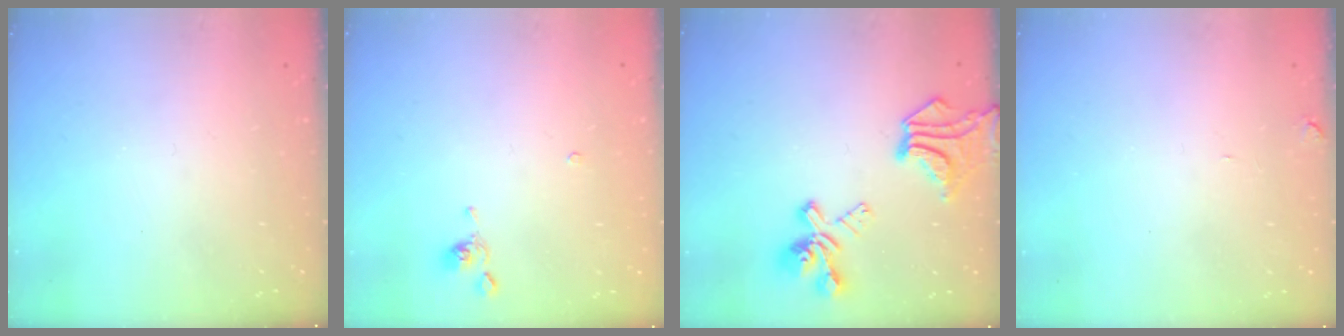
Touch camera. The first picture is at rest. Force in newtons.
{"total": 0.7, "press": 0.6, "slide": 0.3}
{"total": 8.5, "press": 8.1, "slide": 2.7}
{"total": 1.3, "press": 1.2, "slide": 0.5}